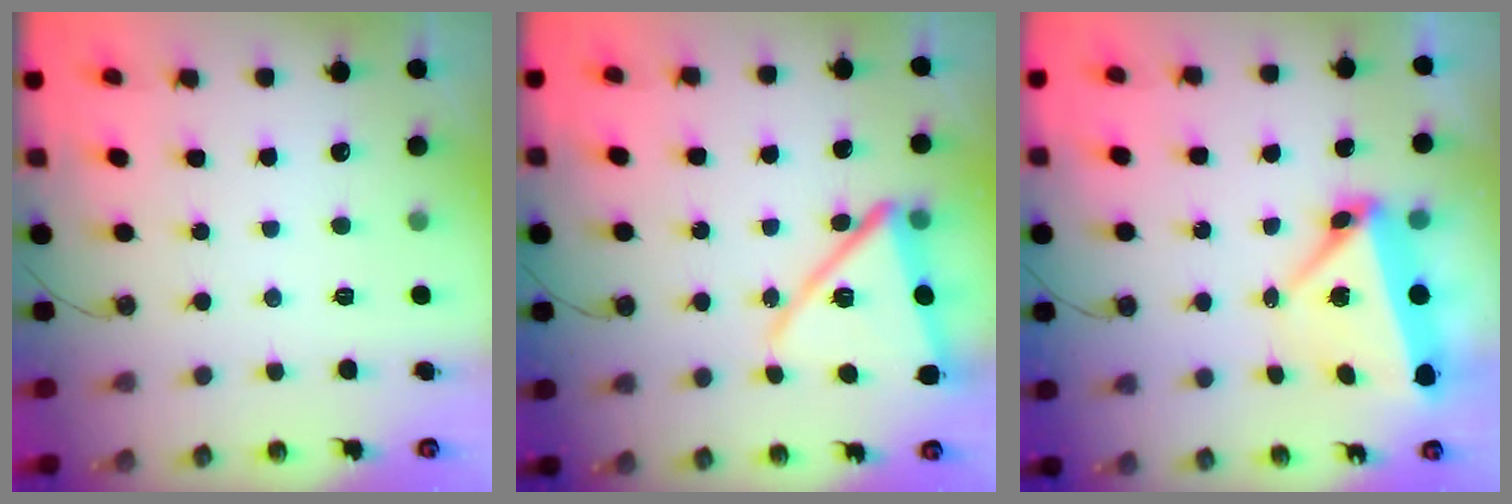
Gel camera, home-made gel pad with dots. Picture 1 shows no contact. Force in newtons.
{"total": 14.7, "press": 14.6, "slide": 1.4}
{"total": 7.2, "press": 7.2, "slide": 0.8}